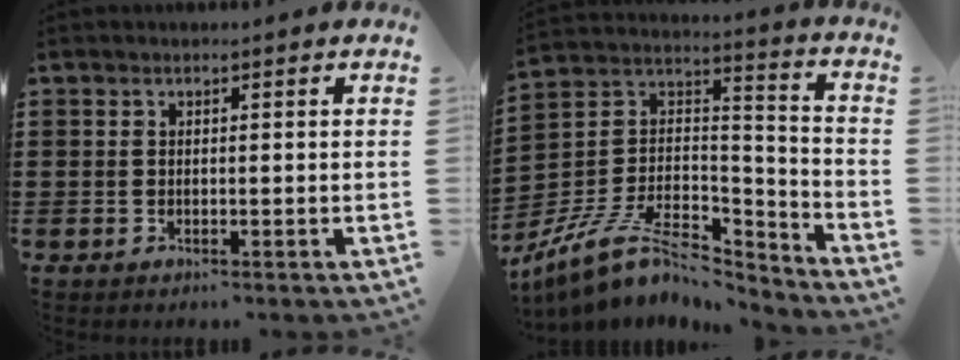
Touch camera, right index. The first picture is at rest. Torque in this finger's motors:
{"motor_torque": [-1.49, 0.65, -0.55, -0.21]}